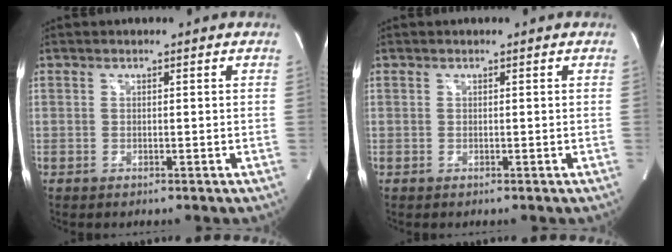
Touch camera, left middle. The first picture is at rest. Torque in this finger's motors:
{"motor_torque": [-0.30, 0.17, -0.06, -0.01]}